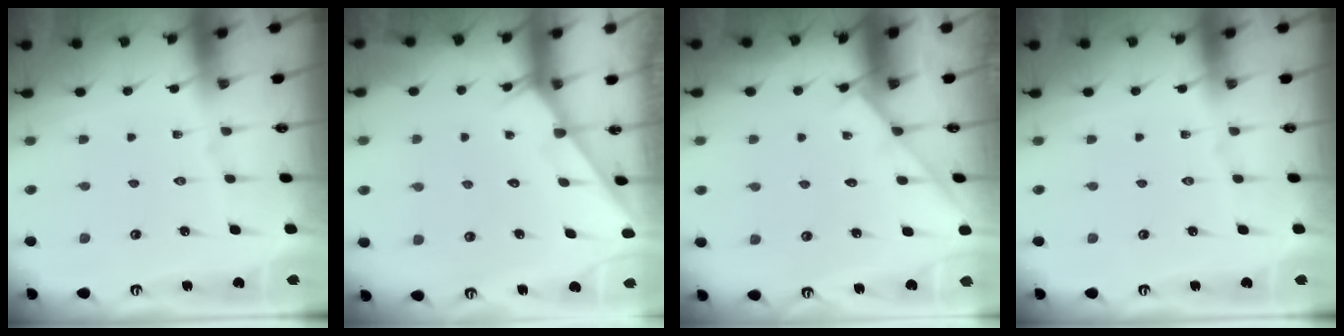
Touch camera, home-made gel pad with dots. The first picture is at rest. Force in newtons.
{"total": 2.7, "press": 2.7, "slide": 0.2}
{"total": 2.9, "press": 2.9, "slide": 0.3}
{"total": 0.0}